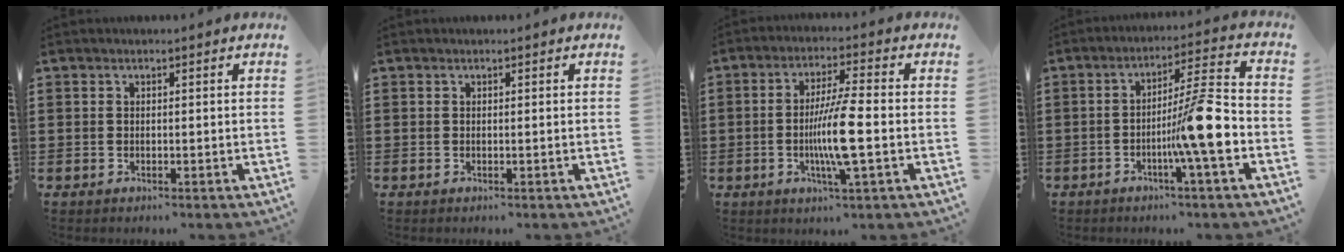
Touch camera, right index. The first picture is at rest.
{"total": 0.0}
{"total": 8.5, "force": [-1.7, 0.5, 8.3], "torque": [-0.168, -0.017, -0.039]}
{"total": 11.1, "force": [-3.0, 0.6, 10.7], "torque": [-0.154, -0.008, -0.057]}